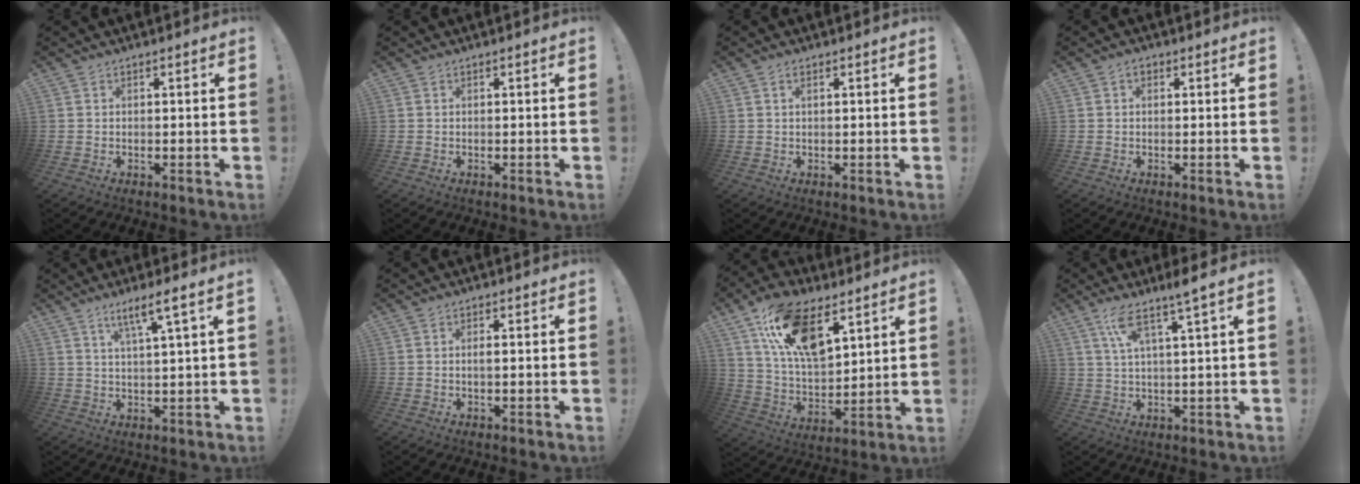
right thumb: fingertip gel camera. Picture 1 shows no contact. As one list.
[{"total": 0.0}, {"total": 1.3, "force": [0.6, 0.5, 1.1], "torque": [-0.018, -0.001, 0.010]}, {"total": 1.7, "force": [0.3, 1.3, 1.1], "torque": [-0.020, 0.006, 0.004]}, {"total": 6.1, "force": [3.5, -0.7, 4.9], "torque": [-0.096, -0.007, 0.054]}, {"total": 1.3, "force": [-0.1, 0.3, 1.2], "torque": [-0.025, 0.002, -0.003]}, {"total": 18.6, "force": [10.1, 9.3, 12.6], "torque": [-0.223, -0.039, 0.183]}, {"total": 7.8, "force": [4.9, -0.6, 6.0], "torque": [-0.118, -0.015, 0.078]}]